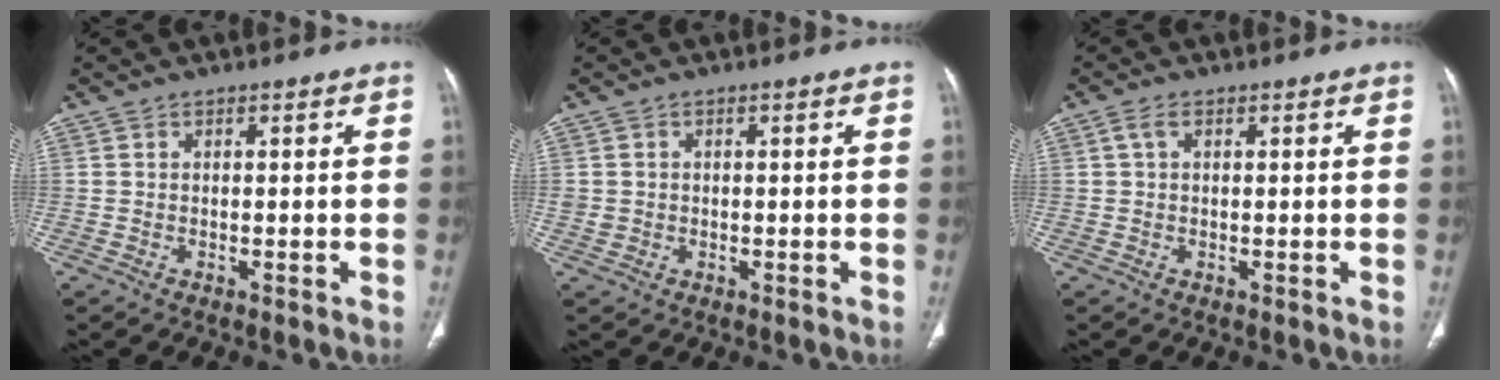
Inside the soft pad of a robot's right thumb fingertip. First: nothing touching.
{"total": 1.7, "force": [0.1, 1.6, 0.6], "torque": [-0.004, 0.002, 0.007]}
{"total": 1.7, "force": [0.6, 1.0, 1.3], "torque": [-0.030, 0.010, 0.014]}